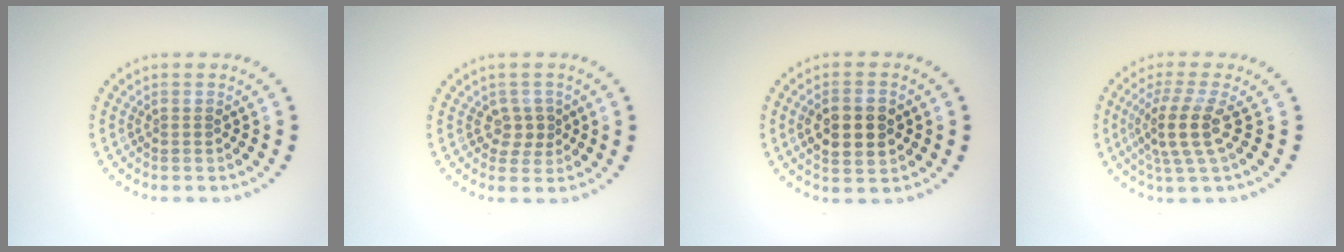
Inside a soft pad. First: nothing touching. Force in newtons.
{"total": 1.8, "press": 1.5, "slide": 1.0}
{"total": 4.6, "press": 4.6, "slide": 0.3}
{"total": 3.7, "press": 2.7, "slide": 2.4}